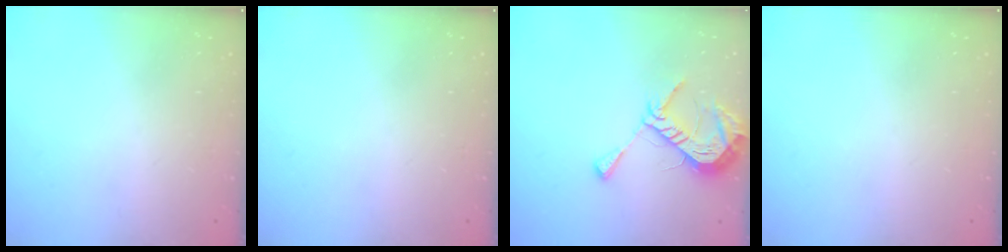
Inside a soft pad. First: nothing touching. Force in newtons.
{"total": 0.0}
{"total": 12.8, "press": 12.7, "slide": 1.2}
{"total": 0.0}